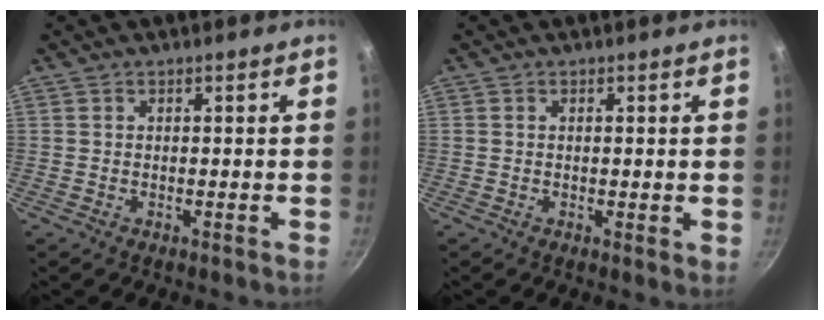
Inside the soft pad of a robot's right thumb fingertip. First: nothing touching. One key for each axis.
{"total": 1.5, "fx": 0.2, "fy": 0.5, "fz": 1.3, "tx": -0.018, "ty": -0.003, "tz": 0.000}